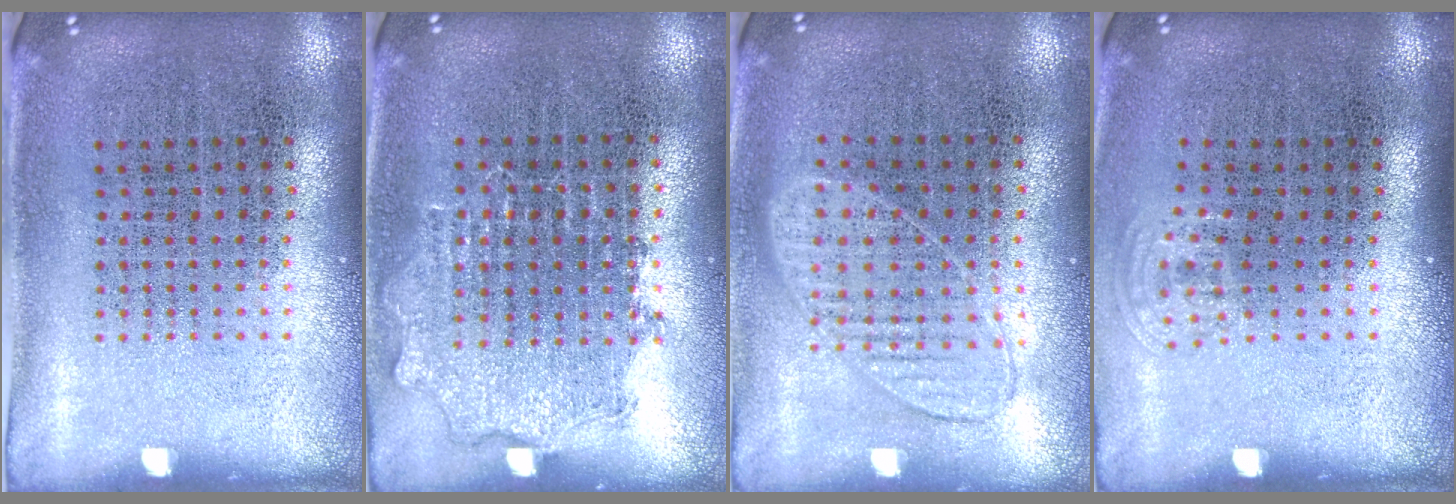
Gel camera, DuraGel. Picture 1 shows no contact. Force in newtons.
{"total": 0.8, "press": 0.8, "slide": 0.3}
{"total": 0.9, "press": 0.9, "slide": 0.4}
{"total": 0.8, "press": 0.5, "slide": 0.6}